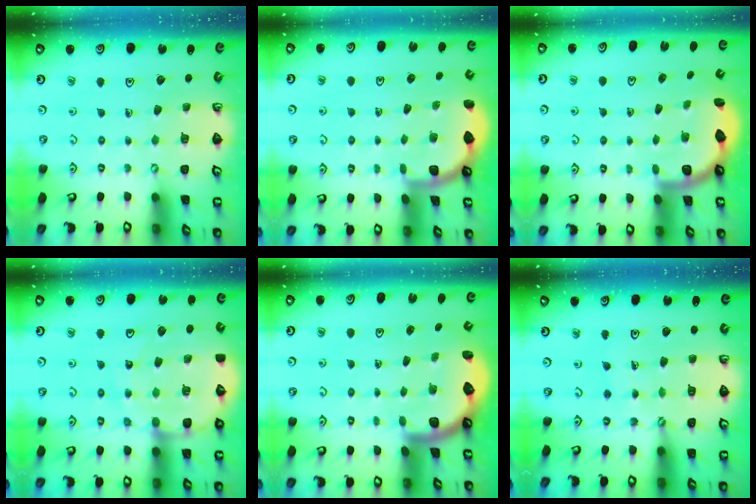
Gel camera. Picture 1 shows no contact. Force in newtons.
{"total": 1.8, "press": 1.8, "slide": 0.0}
{"total": 2.6, "press": 2.5, "slide": 0.7}
{"total": 12.2, "press": 11.8, "slide": 2.9}
{"total": 2.4, "press": 2.3, "slide": 0.4}
{"total": 3.6, "press": 3.3, "slide": 1.3}